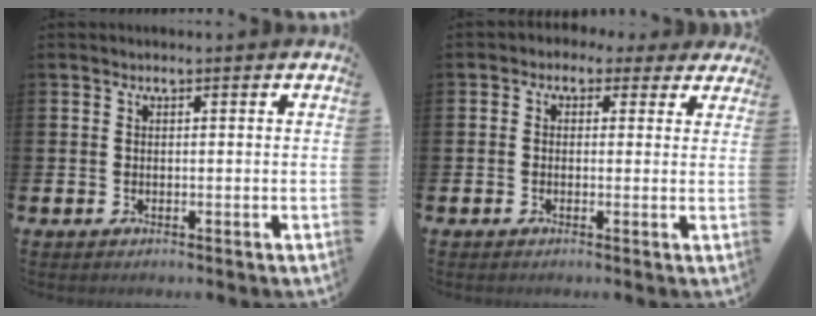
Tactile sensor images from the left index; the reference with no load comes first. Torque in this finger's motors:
{"motor_torque": [1.01, -1.12, 0.13, 0.10]}